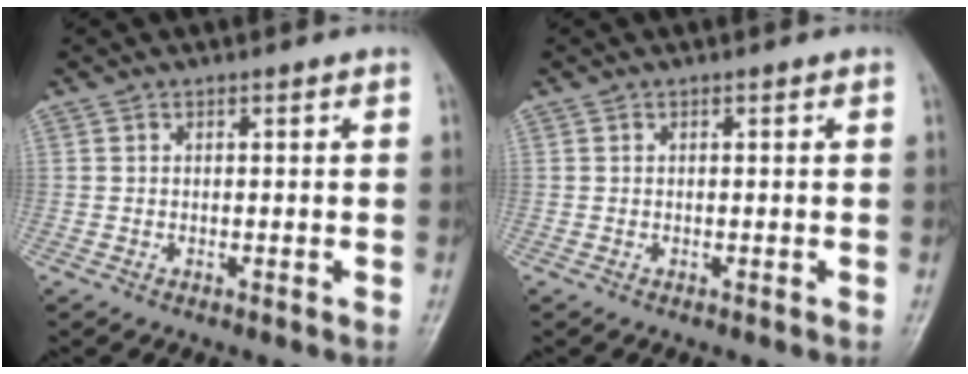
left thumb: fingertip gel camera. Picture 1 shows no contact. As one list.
[{"total": 0.0}]